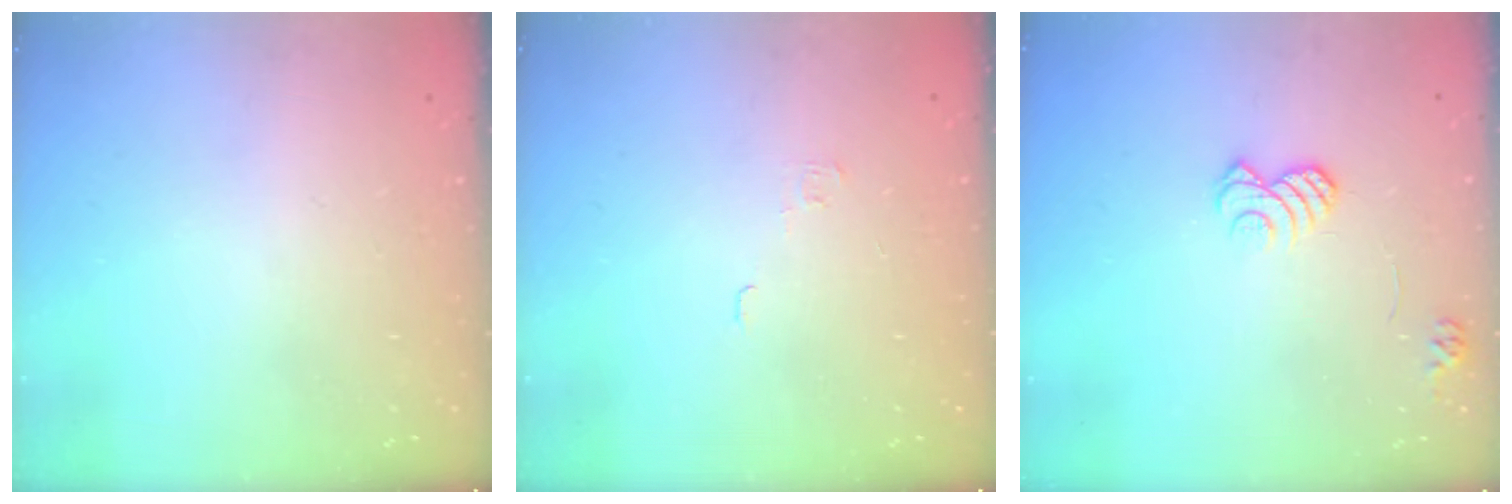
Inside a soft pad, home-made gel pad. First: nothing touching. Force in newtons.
{"total": 2.1, "press": 2.1, "slide": 0.3}
{"total": 7.9, "press": 7.9, "slide": 0.4}